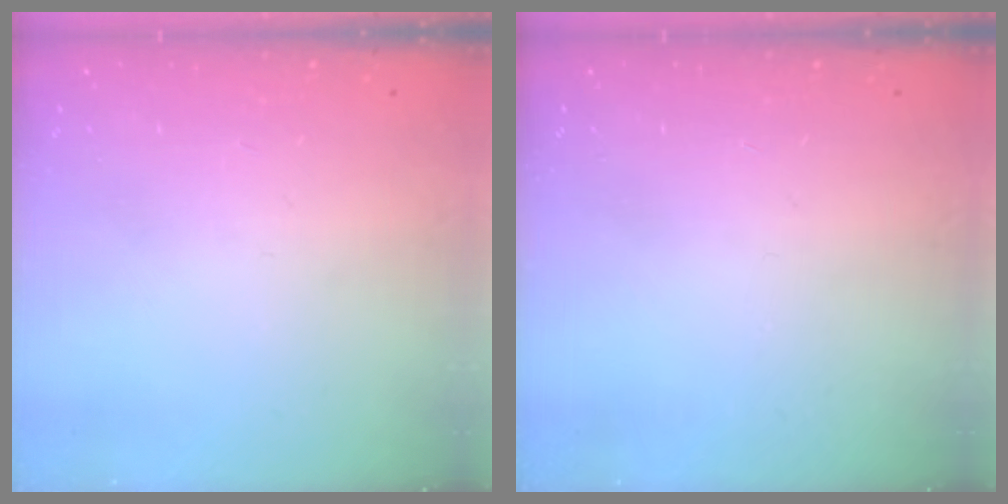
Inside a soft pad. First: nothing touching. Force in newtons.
{"total": 0.0}